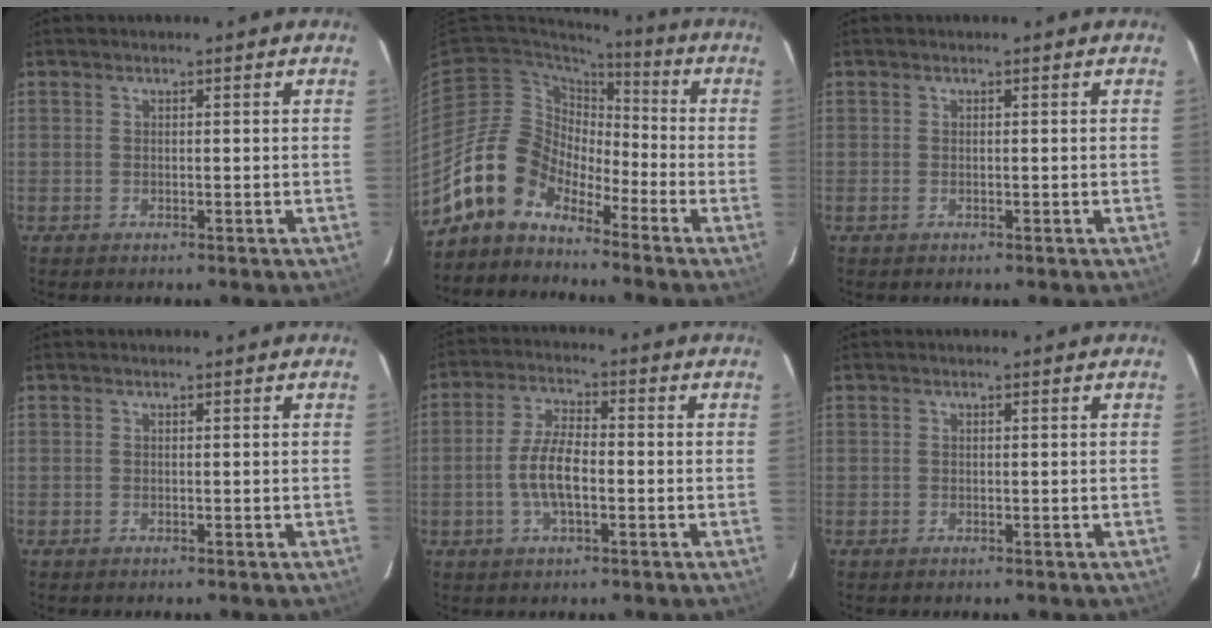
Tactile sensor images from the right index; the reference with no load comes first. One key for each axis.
{"total": 11.6, "fx": -9.0, "fy": 6.4, "fz": 3.4, "tx": -0.066, "ty": 0.031, "tz": -0.178}
{"total": 0.0}
{"total": 0.0}
{"total": 7.3, "fx": -1.8, "fy": 2.7, "fz": 6.6, "tx": -0.134, "ty": 0.004, "tz": -0.034}
{"total": 0.0}